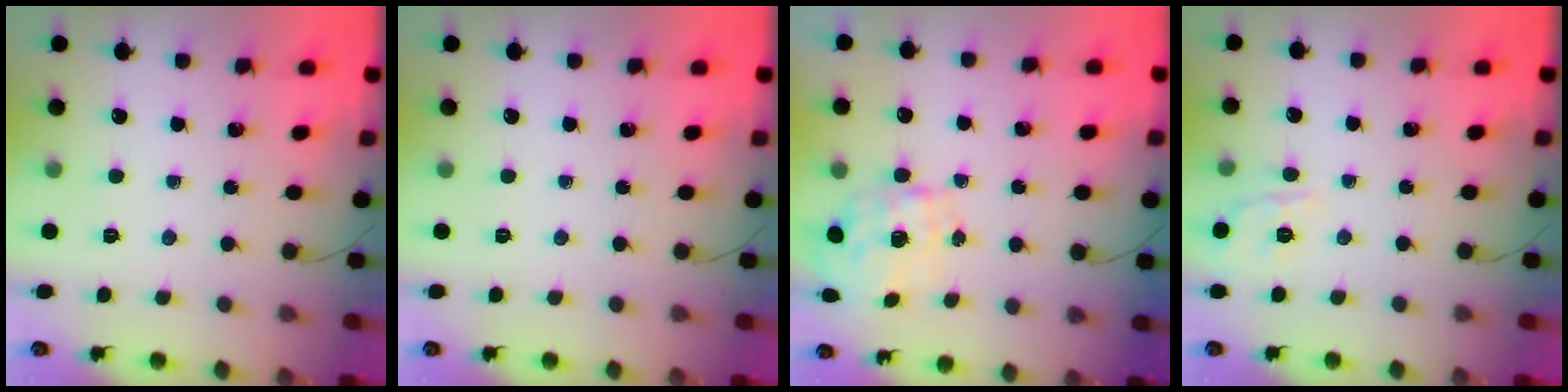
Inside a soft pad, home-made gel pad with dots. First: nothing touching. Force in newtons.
{"total": 0.0}
{"total": 1.9, "press": 1.7, "slide": 0.7}
{"total": 6.9, "press": 6.9, "slide": 1.1}